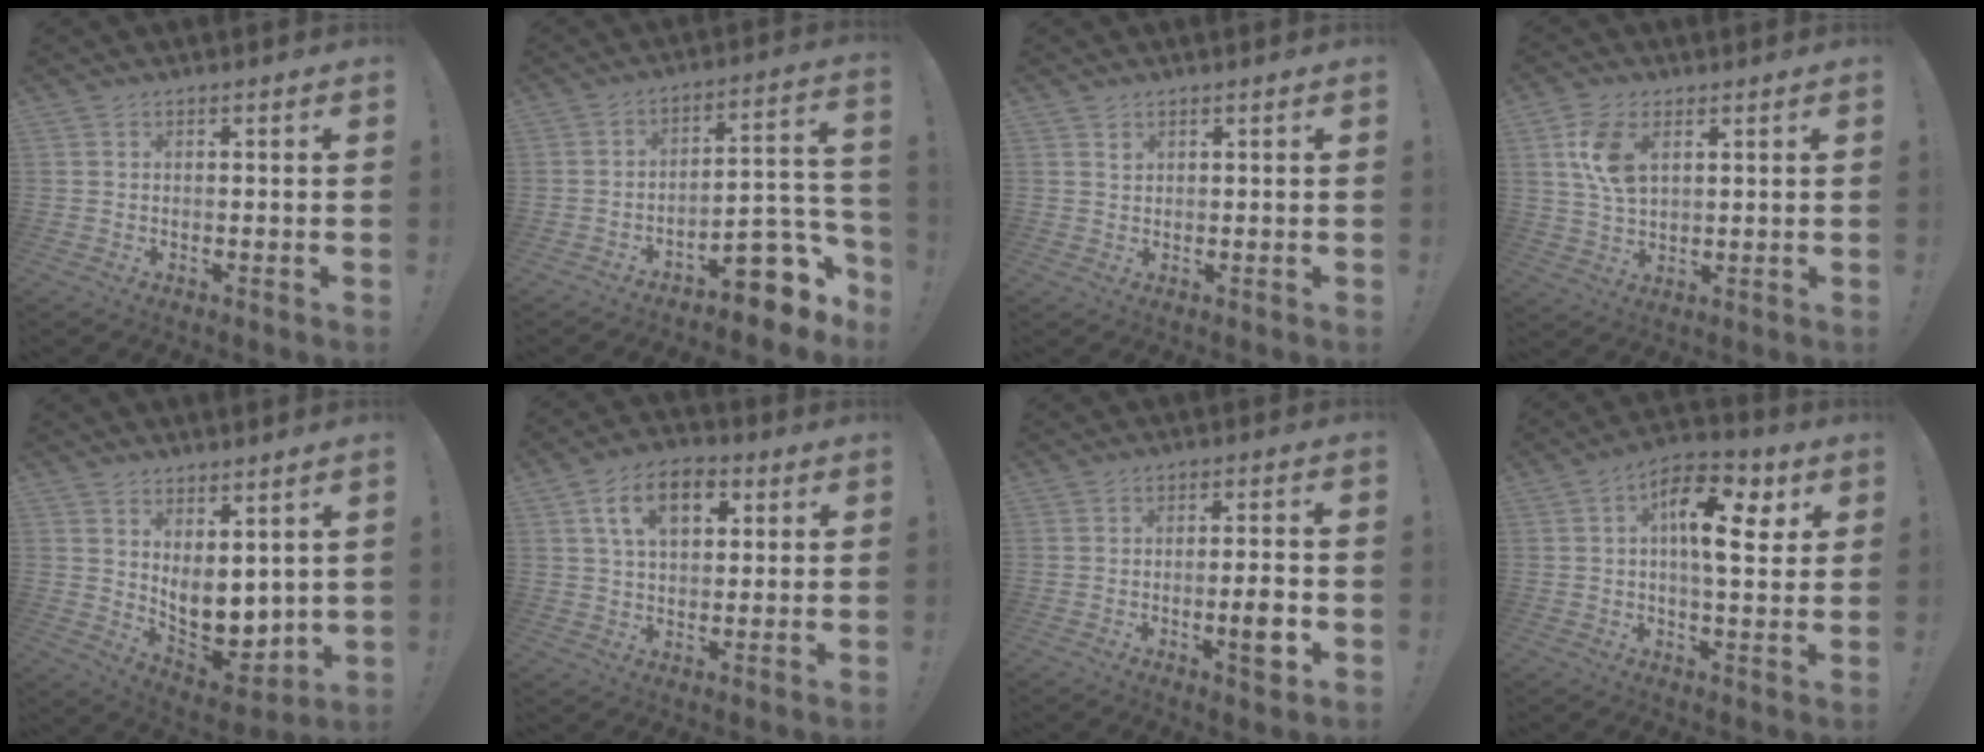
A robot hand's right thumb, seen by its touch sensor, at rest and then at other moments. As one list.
[{"total": 14.3, "force": [-8.7, 5.6, 9.8], "torque": [-0.087, 0.046, -0.134]}, {"total": 1.4, "force": [1.0, 0.9, 0.3], "torque": [0.005, -0.005, 0.017]}, {"total": 9.3, "force": [3.5, 5.5, 6.6], "torque": [-0.126, -0.003, 0.064]}, {"total": 9.5, "force": [1.6, 7.0, 6.3], "torque": [-0.069, -0.033, 0.042]}, {"total": 12.4, "force": [4.4, 7.9, 8.5], "torque": [-0.133, 0.009, 0.079]}, {"total": 6.7, "force": [-2.1, 0.8, 6.3], "torque": [-0.078, -0.003, -0.036]}, {"total": 14.1, "force": [4.6, 6.3, 11.8], "torque": [-0.171, -0.011, 0.072]}]